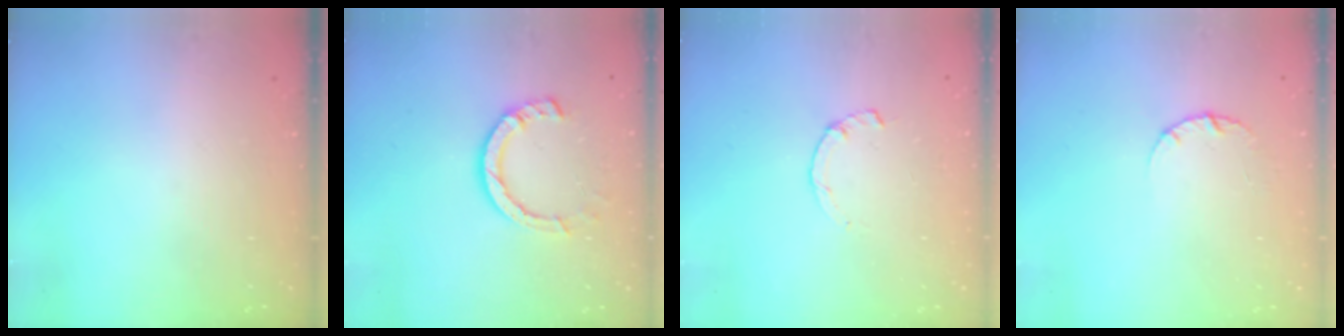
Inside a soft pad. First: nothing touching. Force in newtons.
{"total": 8.0, "press": 7.9, "slide": 0.9}
{"total": 2.2, "press": 2.2, "slide": 0.2}
{"total": 2.6, "press": 2.6, "slide": 0.3}